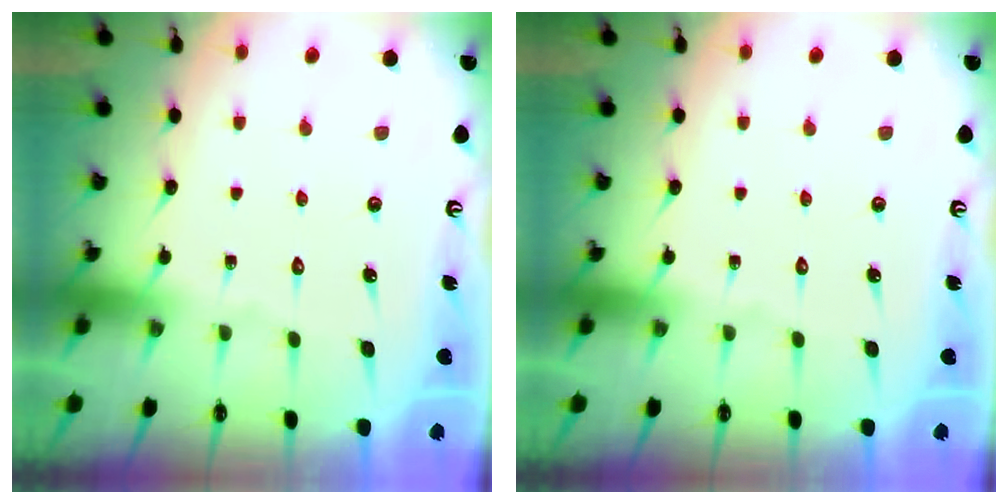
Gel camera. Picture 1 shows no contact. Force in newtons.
{"total": 0.0}